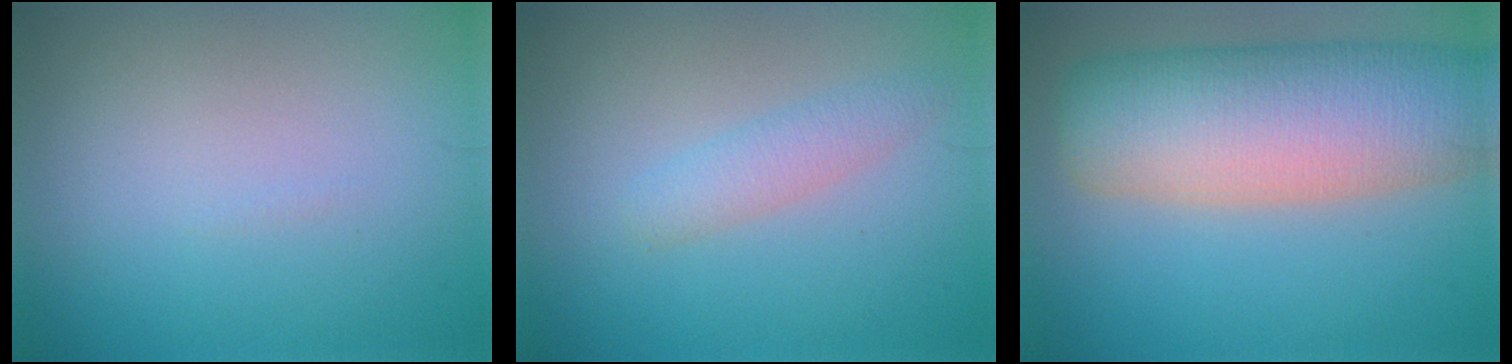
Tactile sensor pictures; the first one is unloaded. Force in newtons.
{"total": 1.9, "press": 1.9, "slide": 0.1}
{"total": 11.2, "press": 11.2, "slide": 0.6}